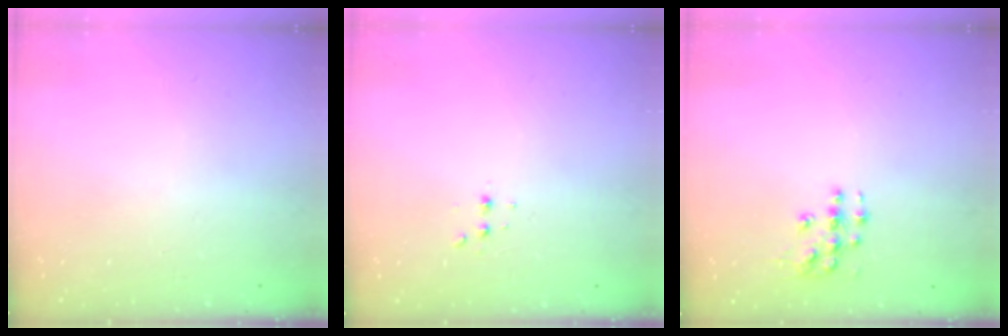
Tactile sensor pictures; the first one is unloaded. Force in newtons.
{"total": 3.1, "press": 3.0, "slide": 0.6}
{"total": 6.1, "press": 6.1, "slide": 0.4}